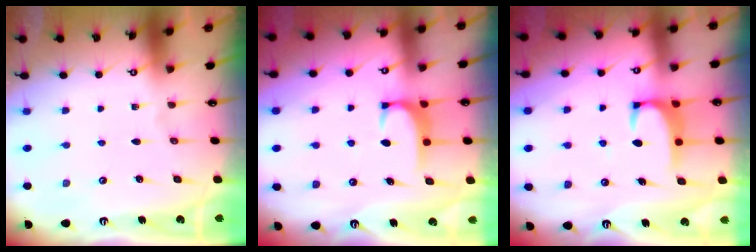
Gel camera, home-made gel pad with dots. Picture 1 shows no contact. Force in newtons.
{"total": 1.9, "press": 1.8, "slide": 0.5}
{"total": 1.9, "press": 1.9, "slide": 0.3}